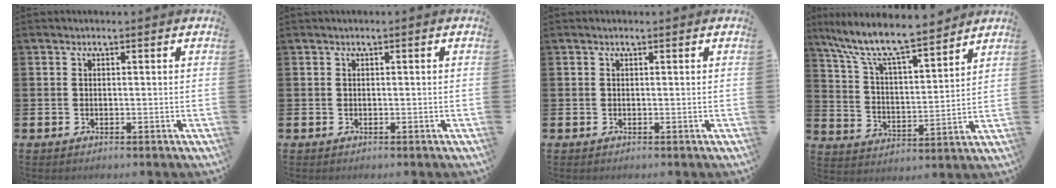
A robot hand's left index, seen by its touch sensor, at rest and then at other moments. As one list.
[{"total": 0.0}, {"total": 0.0}, {"total": 9.6, "force": [8.8, 1.3, 3.6], "torque": [-0.106, -0.062, 0.151]}]